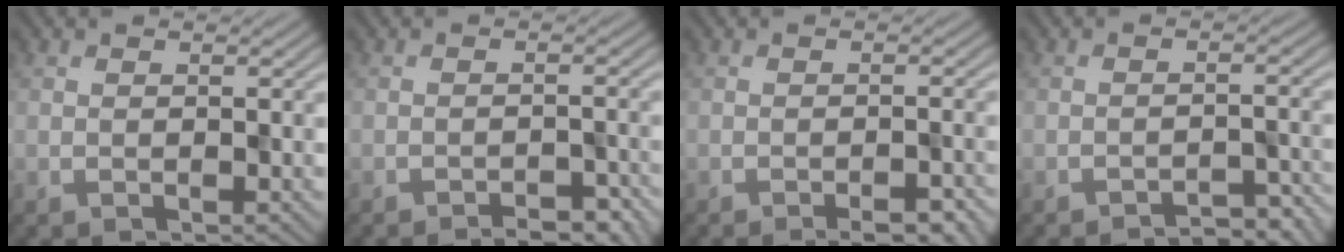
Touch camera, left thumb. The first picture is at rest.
{"total": 3.9, "force": [-3.3, 0.8, 2.0], "torque": [-0.035, 0.008, -0.042]}
{"total": 3.9, "force": [-2.8, 0.8, 2.7], "torque": [-0.041, 0.004, -0.032]}
{"total": 4.2, "force": [-3.7, 0.6, 1.8], "torque": [-0.027, 0.009, -0.048]}